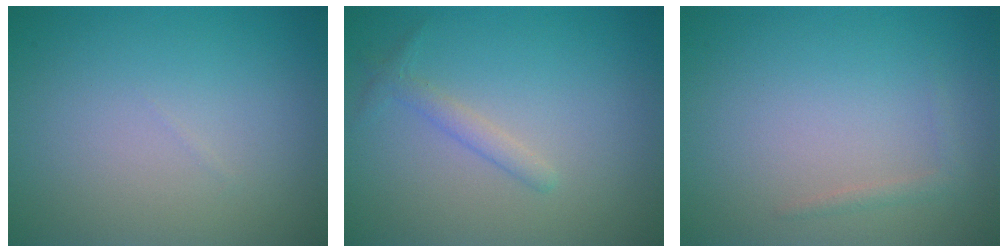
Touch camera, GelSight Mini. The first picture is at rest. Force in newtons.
{"total": 1.4, "press": 1.4, "slide": 0.0}
{"total": 0.9, "press": 0.9, "slide": 0.1}